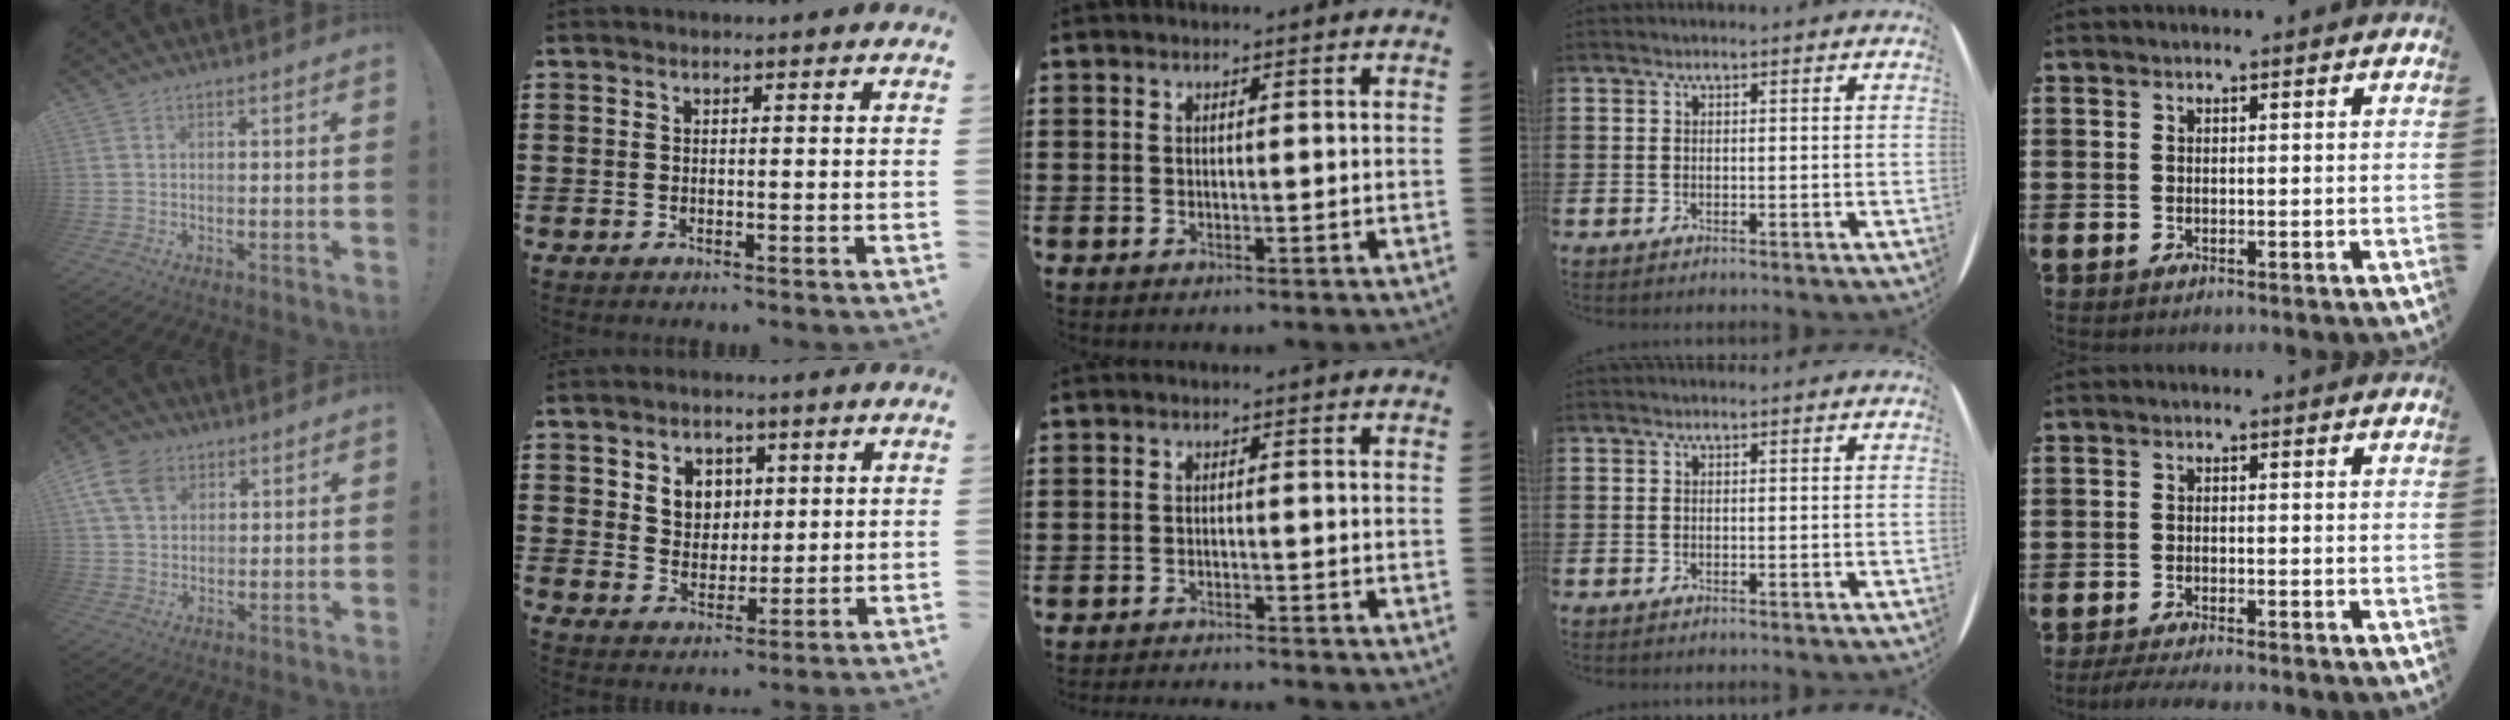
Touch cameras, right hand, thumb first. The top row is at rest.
{"thumb": {"total": 10.0, "force": [5.0, 7.1, 5.0], "torque": [-0.095, -0.014, 0.099]}, "index": {"total": 4.6, "force": [1.9, 4.0, 1.5], "torque": [-0.039, 0.011, 0.032]}, "middle": {"total": 1.3, "force": [-1.3, -0.2, 0.0], "torque": [-0.002, 0.003, -0.027]}, "little": {"total": 1.6, "force": [-1.4, 0.0, 0.8], "torque": [-0.013, 0.001, -0.027]}}